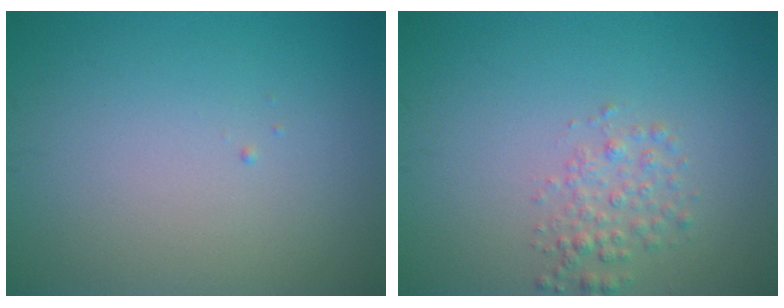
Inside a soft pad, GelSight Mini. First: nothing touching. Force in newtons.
{"total": 2.0, "press": 2.0, "slide": 0.1}